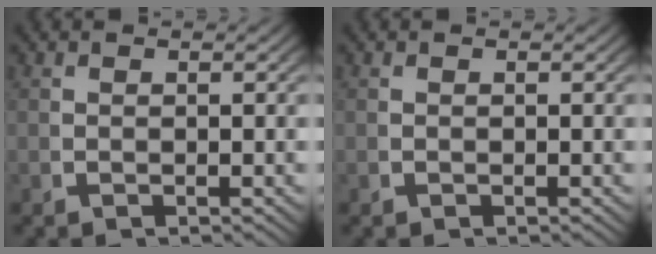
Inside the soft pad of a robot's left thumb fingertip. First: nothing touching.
{"total": 0.0}